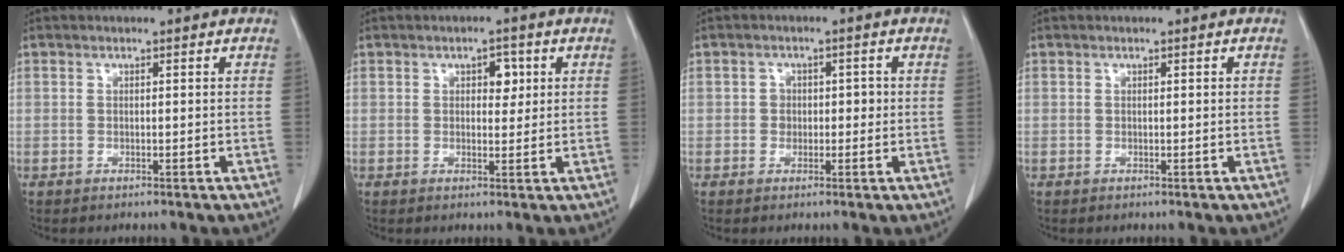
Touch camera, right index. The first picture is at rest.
{"total": 2.7, "force": [0.9, 1.6, 2.0], "torque": [-0.024, 0.004, 0.013]}
{"total": 2.3, "force": [-0.1, 2.0, 1.2], "torque": [-0.008, 0.010, -0.005]}
{"total": 0.0}